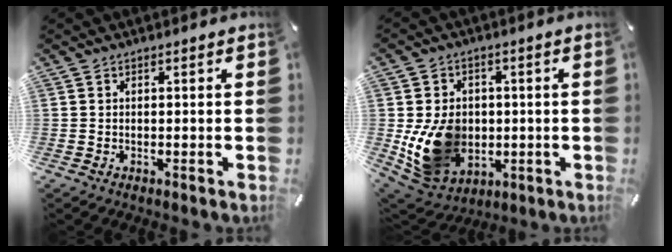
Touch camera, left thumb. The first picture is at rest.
{"total": 13.8, "force": [-1.3, 11.4, 7.6], "torque": [-0.150, 0.001, -0.016]}